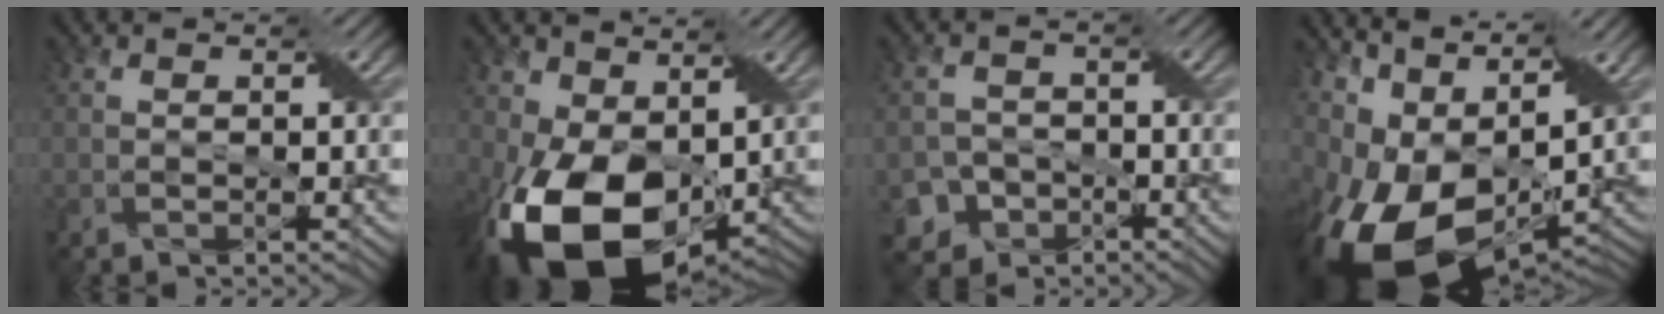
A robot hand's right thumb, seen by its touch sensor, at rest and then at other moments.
{"total": 16.6, "force": [-3.0, 10.6, 12.4], "torque": [-0.261, -0.038, -0.050]}
{"total": 5.9, "force": [-3.5, 4.6, 0.9], "torque": [-0.012, -0.004, -0.061]}
{"total": 16.0, "force": [-0.3, 9.4, 12.9], "torque": [-0.248, -0.016, 0.028]}